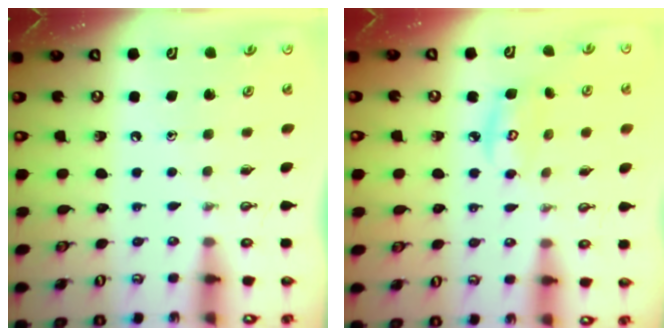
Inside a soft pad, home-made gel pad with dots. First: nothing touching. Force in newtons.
{"total": 5.3, "press": 5.3, "slide": 0.3}